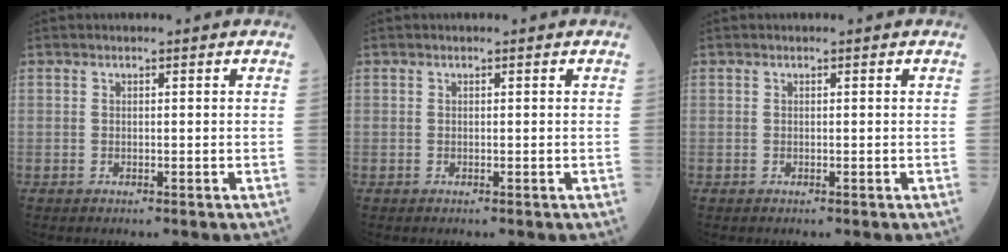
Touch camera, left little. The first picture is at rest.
{"total": 0.0}
{"total": 0.0}